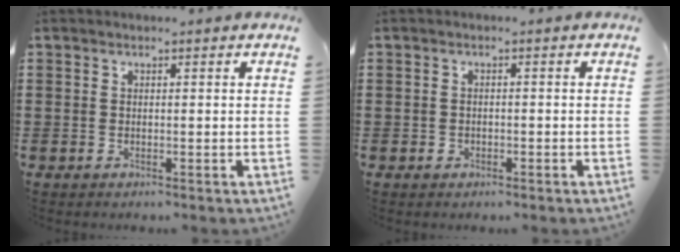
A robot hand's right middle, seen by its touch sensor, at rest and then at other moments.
{"total": 0.8, "force": [-0.5, 0.6, 0.3], "torque": [-0.007, 0.000, -0.010]}